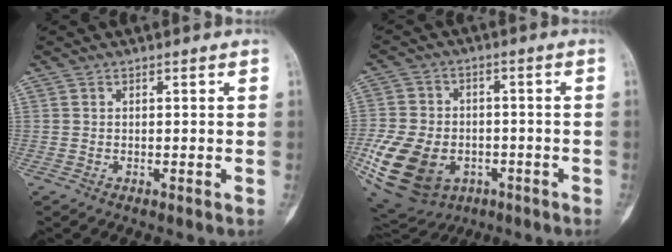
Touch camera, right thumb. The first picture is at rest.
{"total": 19.5, "force": [-6.2, 14.0, 12.0], "torque": [-0.258, 0.005, -0.091]}